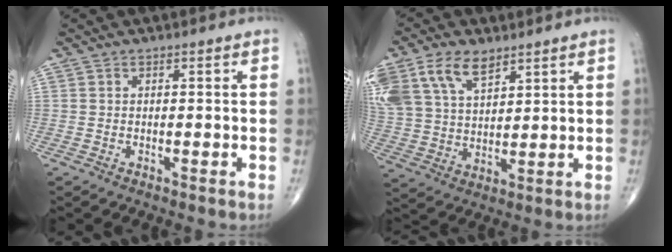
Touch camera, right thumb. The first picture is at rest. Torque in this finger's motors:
{"motor_torque": [2.31, 2.69, 1.83, 0.94, 0.45]}